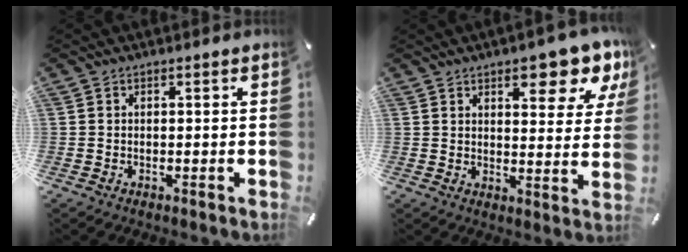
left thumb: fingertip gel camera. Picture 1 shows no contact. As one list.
[{"total": 11.0, "force": [7.4, 4.1, 7.1], "torque": [-0.082, -0.045, 0.121]}]